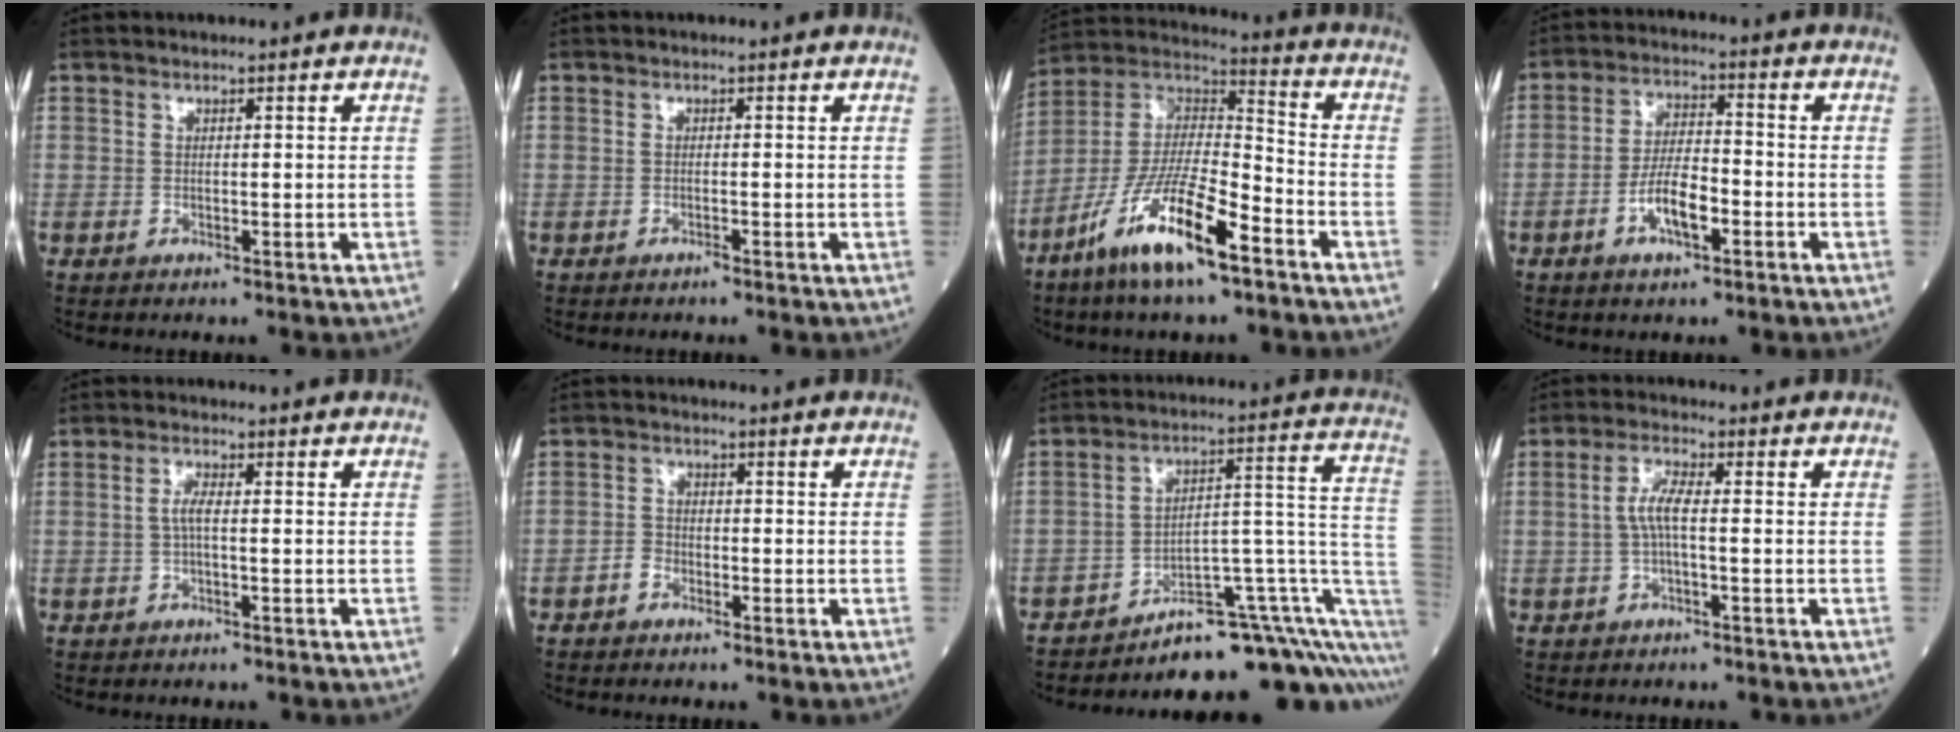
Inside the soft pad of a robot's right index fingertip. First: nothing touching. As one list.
[{"total": 0.7, "force": [-0.5, 0.1, 0.5], "torque": [-0.013, -0.001, -0.009]}, {"total": 15.9, "force": [-8.9, 2.8, 12.9], "torque": [-0.255, -0.017, -0.167]}, {"total": 6.9, "force": [-2.8, 2.2, 6.0], "torque": [-0.119, 0.005, -0.051]}, {"total": 2.0, "force": [-0.2, 0.2, 1.9], "torque": [-0.039, 0.003, -0.005]}, {"total": 2.2, "force": [-1.3, 1.5, 0.9], "torque": [-0.012, 0.007, -0.027]}, {"total": 16.8, "force": [-11.7, 4.3, 11.3], "torque": [-0.073, 0.076, -0.157]}, {"total": 3.7, "force": [-0.3, 0.5, 3.7], "torque": [-0.076, 0.008, -0.006]}]